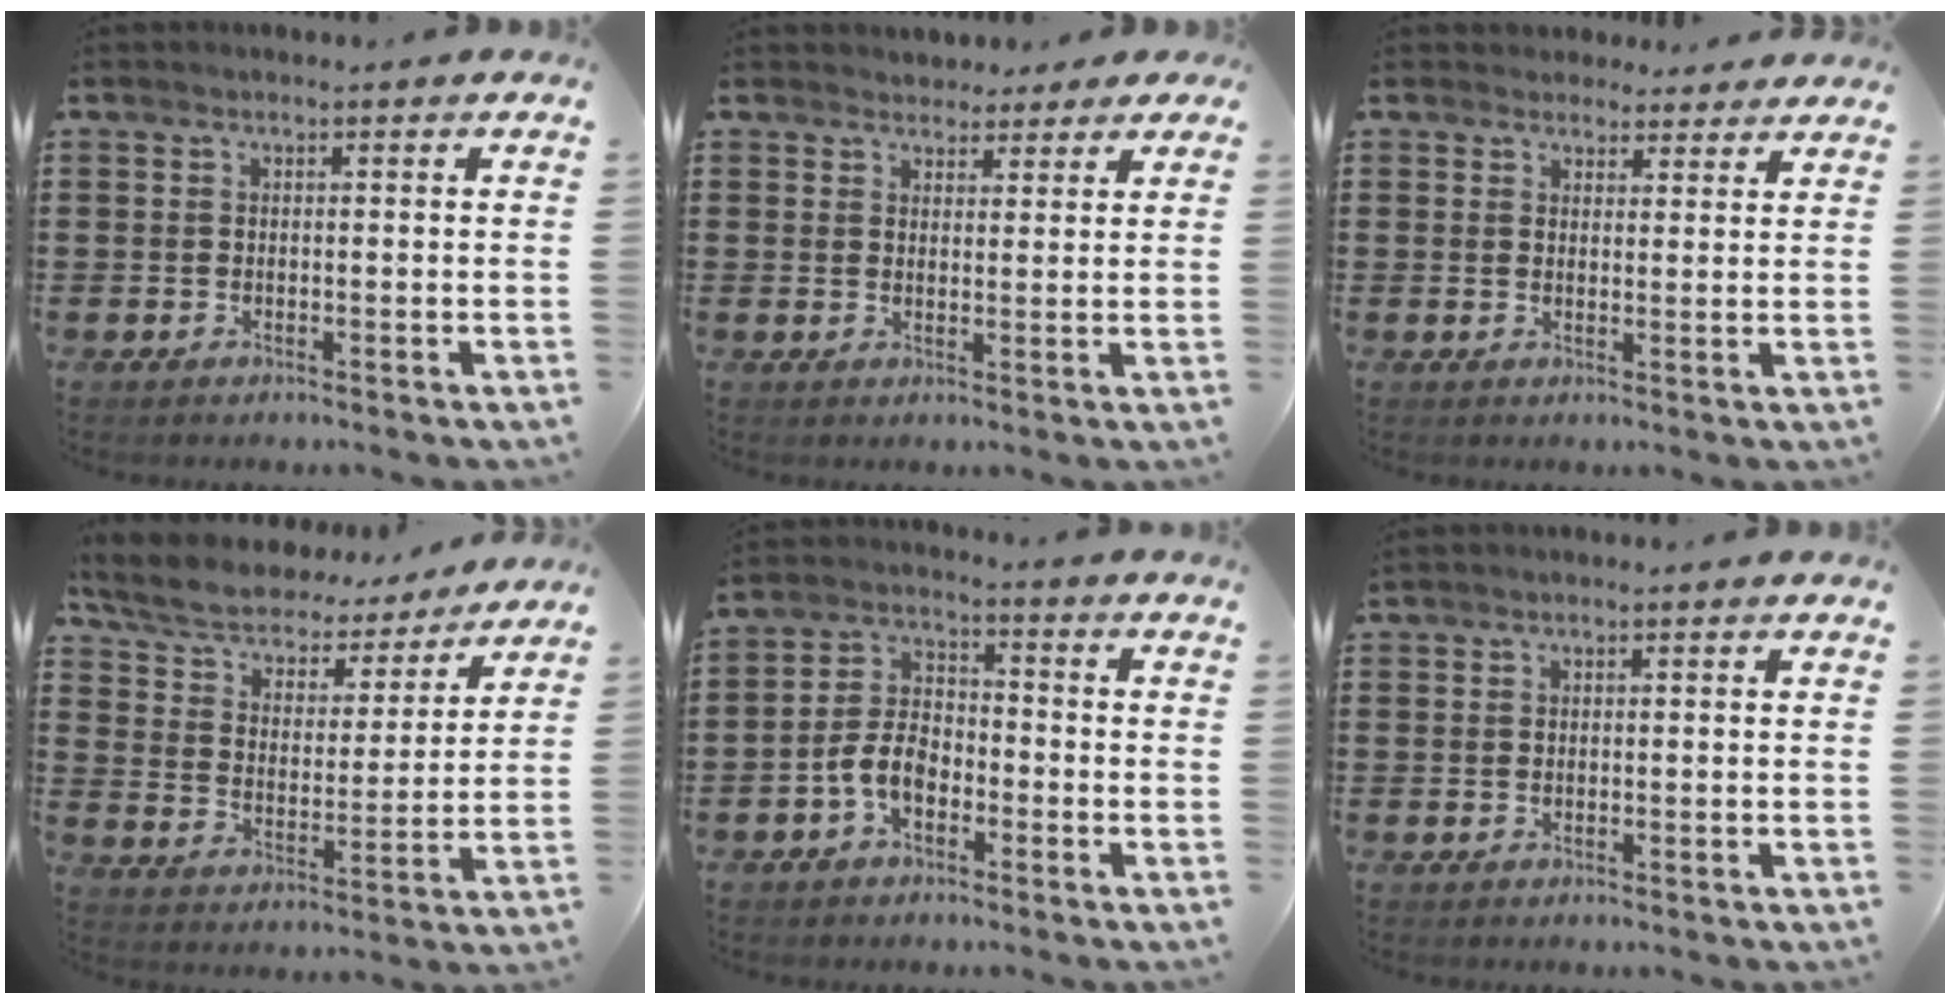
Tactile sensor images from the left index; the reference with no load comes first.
{"total": 3.0, "force": [2.7, 1.3, 0.1], "torque": [-0.004, -0.001, 0.048]}
{"total": 3.0, "force": [2.7, 1.2, 0.1], "torque": [-0.010, 0.000, 0.053]}
{"total": 5.9, "force": [5.5, 1.6, 1.5], "torque": [-0.057, -0.035, 0.092]}
{"total": 5.7, "force": [-2.7, 3.2, 3.8], "torque": [-0.095, 0.005, -0.058]}
{"total": 0.0}